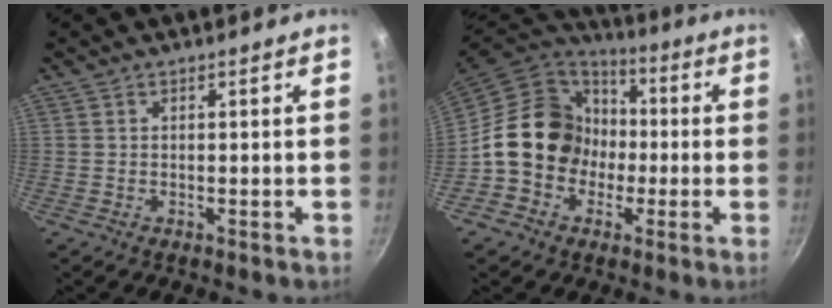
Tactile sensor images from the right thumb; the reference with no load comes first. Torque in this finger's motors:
{"motor_torque": [1.22, 2.21, 0.87, -1.06, 0.43]}